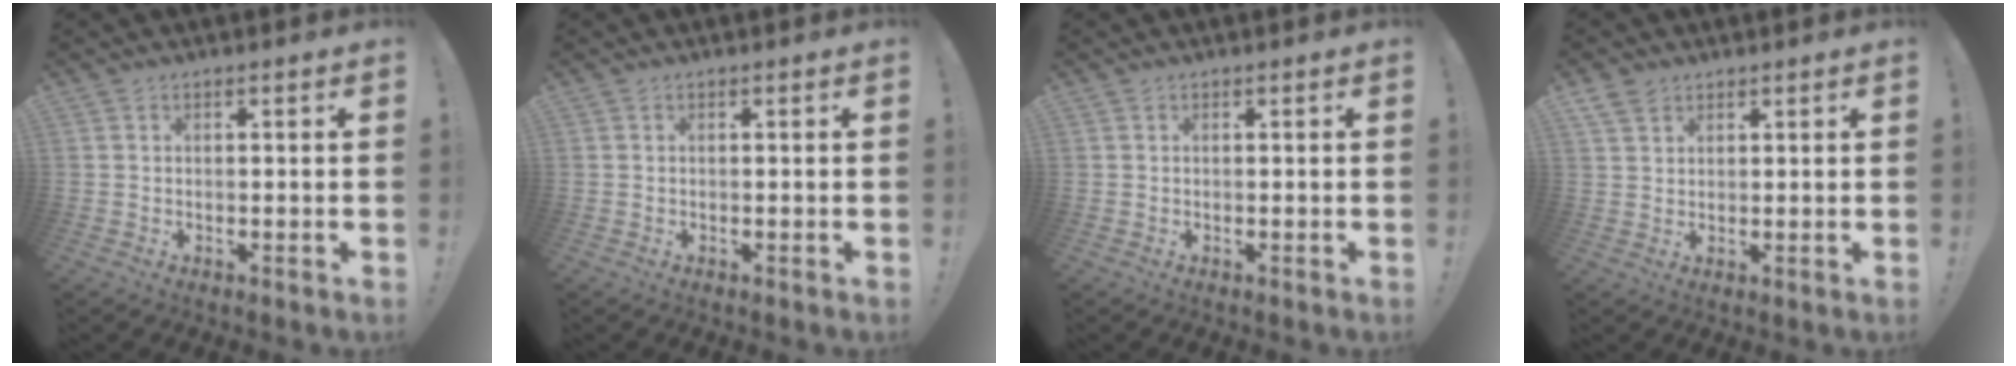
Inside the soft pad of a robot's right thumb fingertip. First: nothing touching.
{"total": 0.0}
{"total": 0.0}
{"total": 3.6, "force": [2.6, 2.2, 1.2], "torque": [-0.016, -0.012, 0.048]}